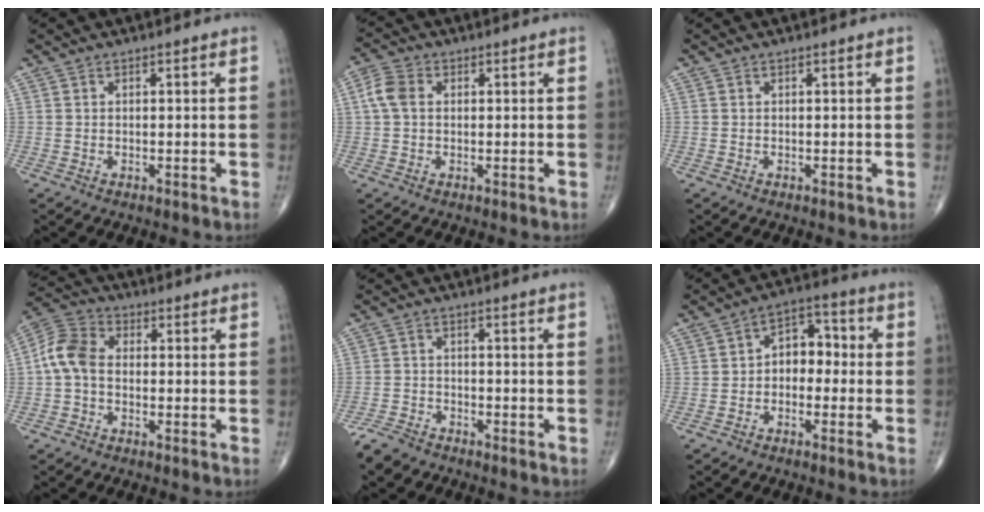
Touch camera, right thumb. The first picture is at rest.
{"total": 4.6, "force": [0.7, 3.3, 3.1], "torque": [-0.072, 0.013, 0.008]}
{"total": 0.0}
{"total": 8.4, "force": [-0.8, 6.1, 5.7], "torque": [-0.103, 0.025, -0.033]}
{"total": 4.2, "force": [-3.7, 1.7, 1.0], "torque": [-0.024, 0.004, -0.075]}
{"total": 7.1, "force": [-0.7, 5.0, 5.0], "torque": [-0.044, 0.035, -0.028]}